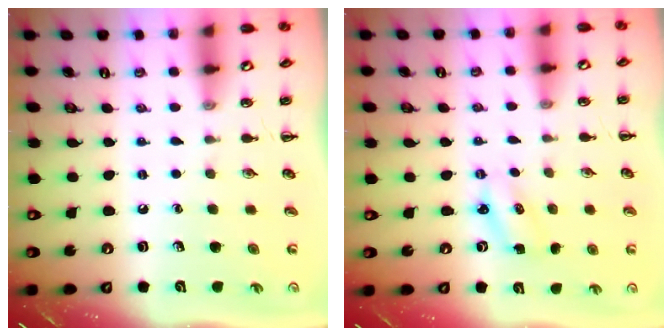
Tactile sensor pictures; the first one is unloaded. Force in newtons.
{"total": 2.2, "press": 2.1, "slide": 0.6}